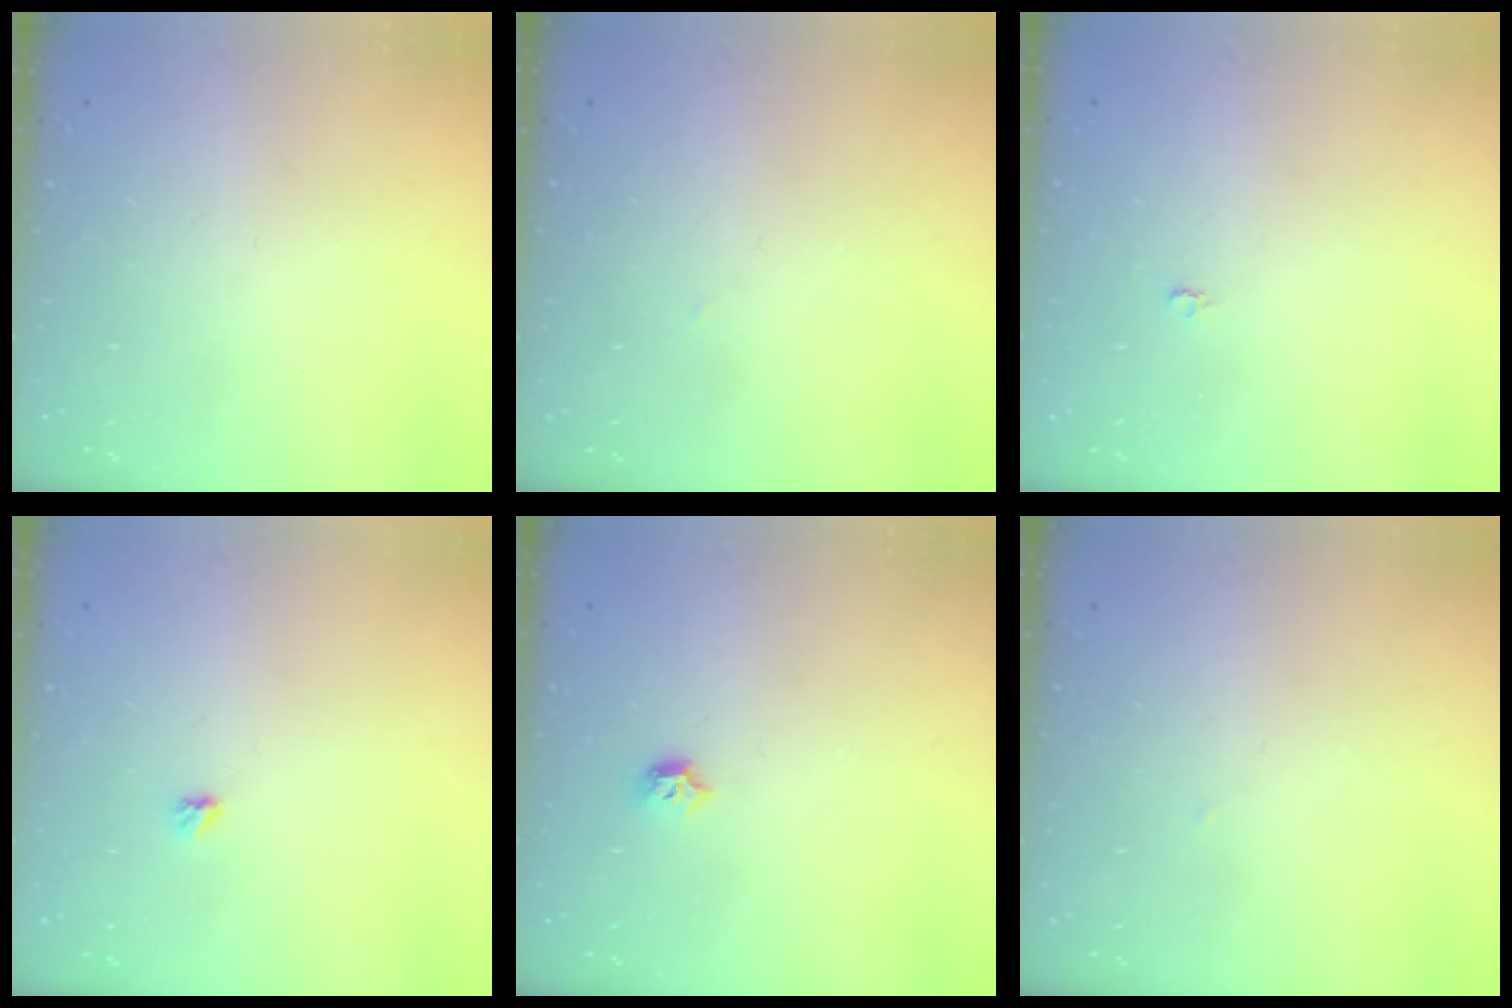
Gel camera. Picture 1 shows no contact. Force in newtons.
{"total": 1.1, "press": 1.1, "slide": 0.1}
{"total": 2.0, "press": 2.0, "slide": 0.4}
{"total": 2.9, "press": 2.9, "slide": 0.5}
{"total": 4.9, "press": 4.8, "slide": 0.9}
{"total": 1.1, "press": 1.1, "slide": 0.1}